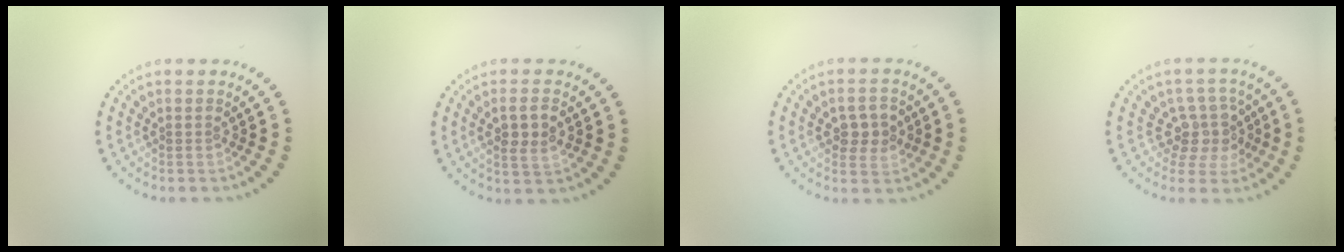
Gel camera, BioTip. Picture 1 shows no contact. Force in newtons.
{"total": 2.7, "press": 2.6, "slide": 0.6}
{"total": 2.8, "press": 2.8, "slide": 0.3}
{"total": 3.6, "press": 2.8, "slide": 2.3}